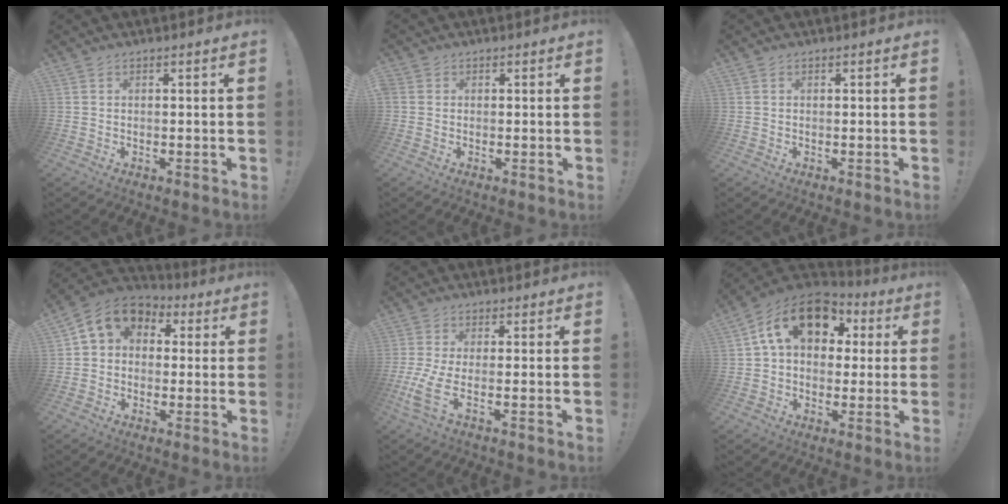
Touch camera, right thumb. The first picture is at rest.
{"total": 1.3, "force": [0.4, 1.1, 0.5], "torque": [-0.015, 0.005, 0.009]}
{"total": 0.0}
{"total": 9.1, "force": [2.8, 7.4, 4.5], "torque": [-0.065, -0.005, 0.058]}
{"total": 6.5, "force": [-1.0, 1.4, 6.3], "torque": [-0.138, -0.016, -0.017]}
{"total": 17.5, "force": [6.1, 11.4, 11.9], "torque": [-0.189, -0.005, 0.107]}